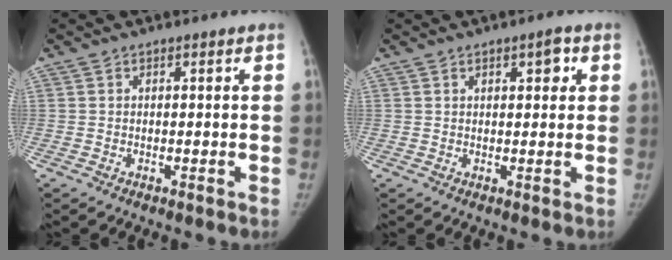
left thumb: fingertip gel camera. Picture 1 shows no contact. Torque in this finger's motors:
{"motor_torque": [-0.22, -0.09, -0.53, 0.10, -0.11]}